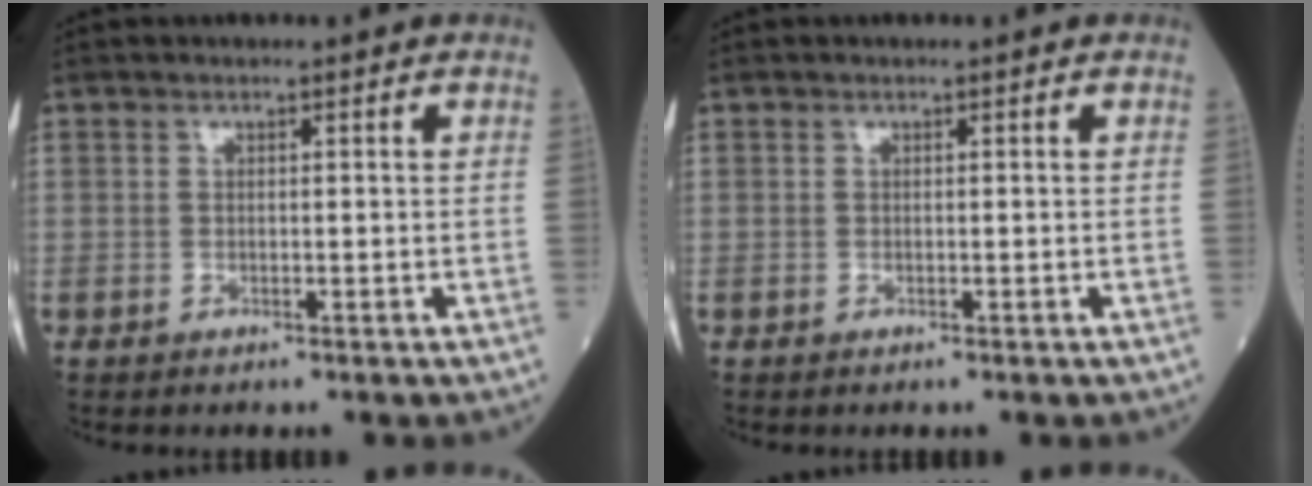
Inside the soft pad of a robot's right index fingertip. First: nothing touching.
{"total": 0.0}